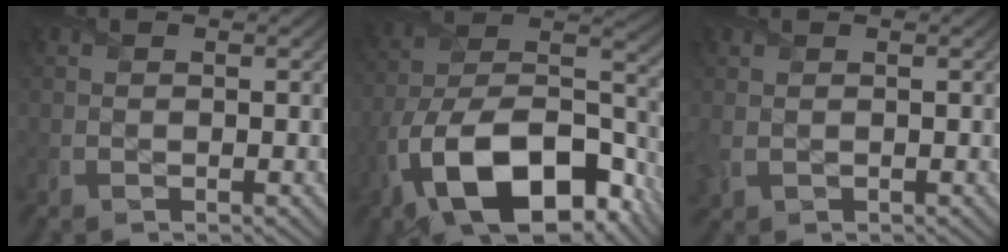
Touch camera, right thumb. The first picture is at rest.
{"total": 19.1, "force": [-10.5, 9.8, 12.6], "torque": [-0.241, -0.037, -0.169]}
{"total": 1.8, "force": [0.1, 1.2, 1.3], "torque": [-0.045, -0.003, 0.002]}